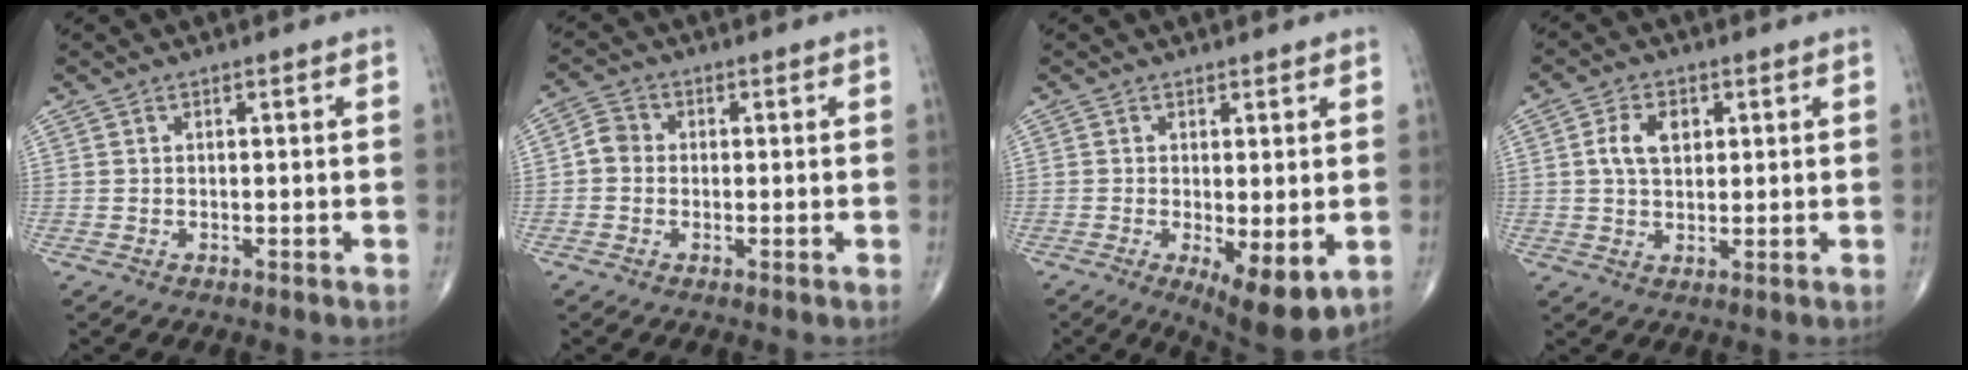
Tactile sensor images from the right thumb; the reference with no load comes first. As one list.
[{"total": 3.3, "force": [-0.4, 3.0, 1.5], "torque": [-0.015, 0.010, -0.015]}, {"total": 8.7, "force": [-2.0, 3.0, 8.0], "torque": [-0.116, -0.024, -0.024]}, {"total": 5.8, "force": [1.4, 3.7, 4.2], "torque": [-0.069, 0.002, 0.024]}]